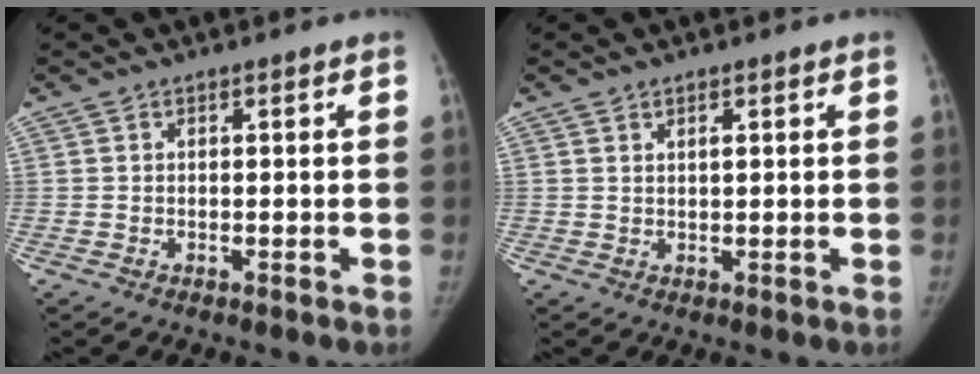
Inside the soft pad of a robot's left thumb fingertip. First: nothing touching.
{"total": 1.1, "force": [0.7, 0.4, 0.8], "torque": [-0.012, -0.003, 0.013]}